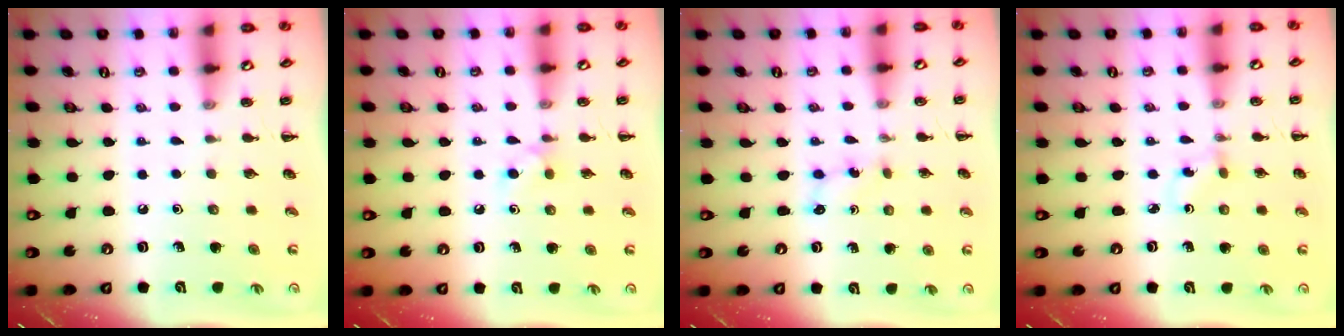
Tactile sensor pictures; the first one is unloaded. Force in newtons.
{"total": 4.6, "press": 4.3, "slide": 1.6}
{"total": 2.8, "press": 2.6, "slide": 1.0}
{"total": 1.2, "press": 1.0, "slide": 0.7}